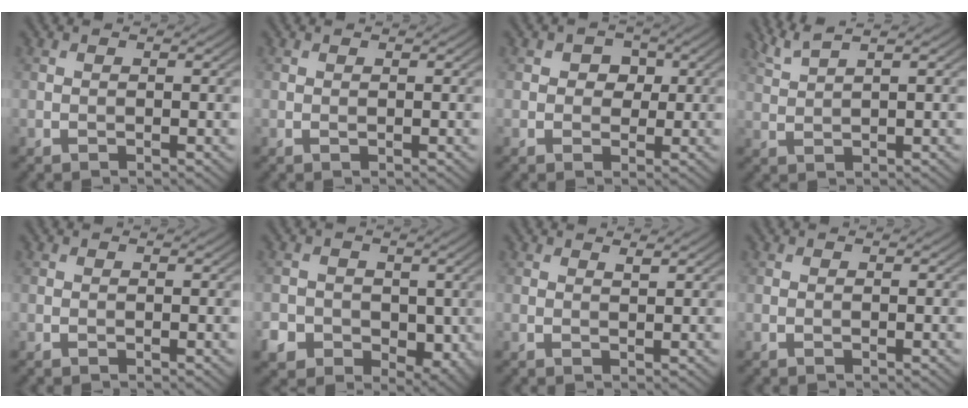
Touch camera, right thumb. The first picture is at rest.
{"total": 0.0}
{"total": 3.1, "force": [0.7, 2.6, 1.4], "torque": [-0.020, 0.002, -0.001]}
{"total": 3.7, "force": [2.7, 0.6, 2.5], "torque": [-0.044, 0.015, 0.056]}
{"total": 0.0}
{"total": 6.5, "force": [-1.6, 5.6, 2.9], "torque": [-0.056, -0.015, -0.032]}
{"total": 0.9, "force": [0.8, 0.0, 0.5], "torque": [-0.011, 0.000, 0.014]}
{"total": 0.0}